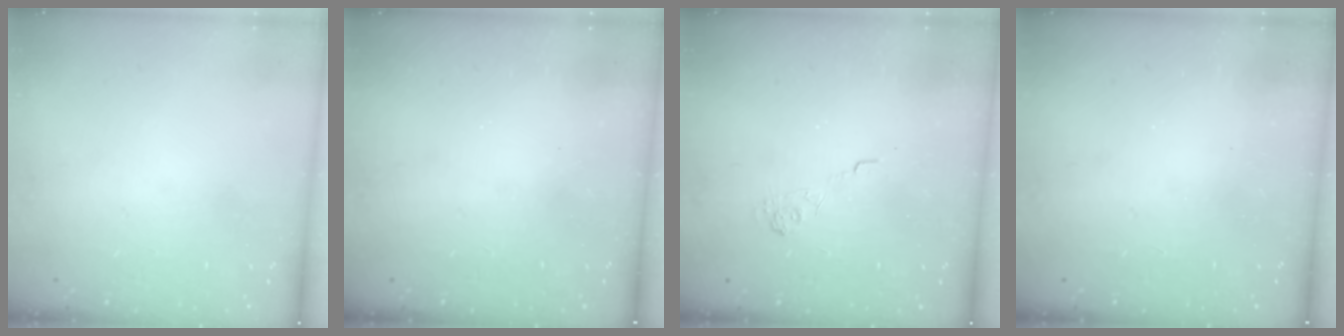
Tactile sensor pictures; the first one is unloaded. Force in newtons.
{"total": 2.4, "press": 2.3, "slide": 0.8}
{"total": 1.9, "press": 1.3, "slide": 1.3}
{"total": 2.5, "press": 2.4, "slide": 0.7}